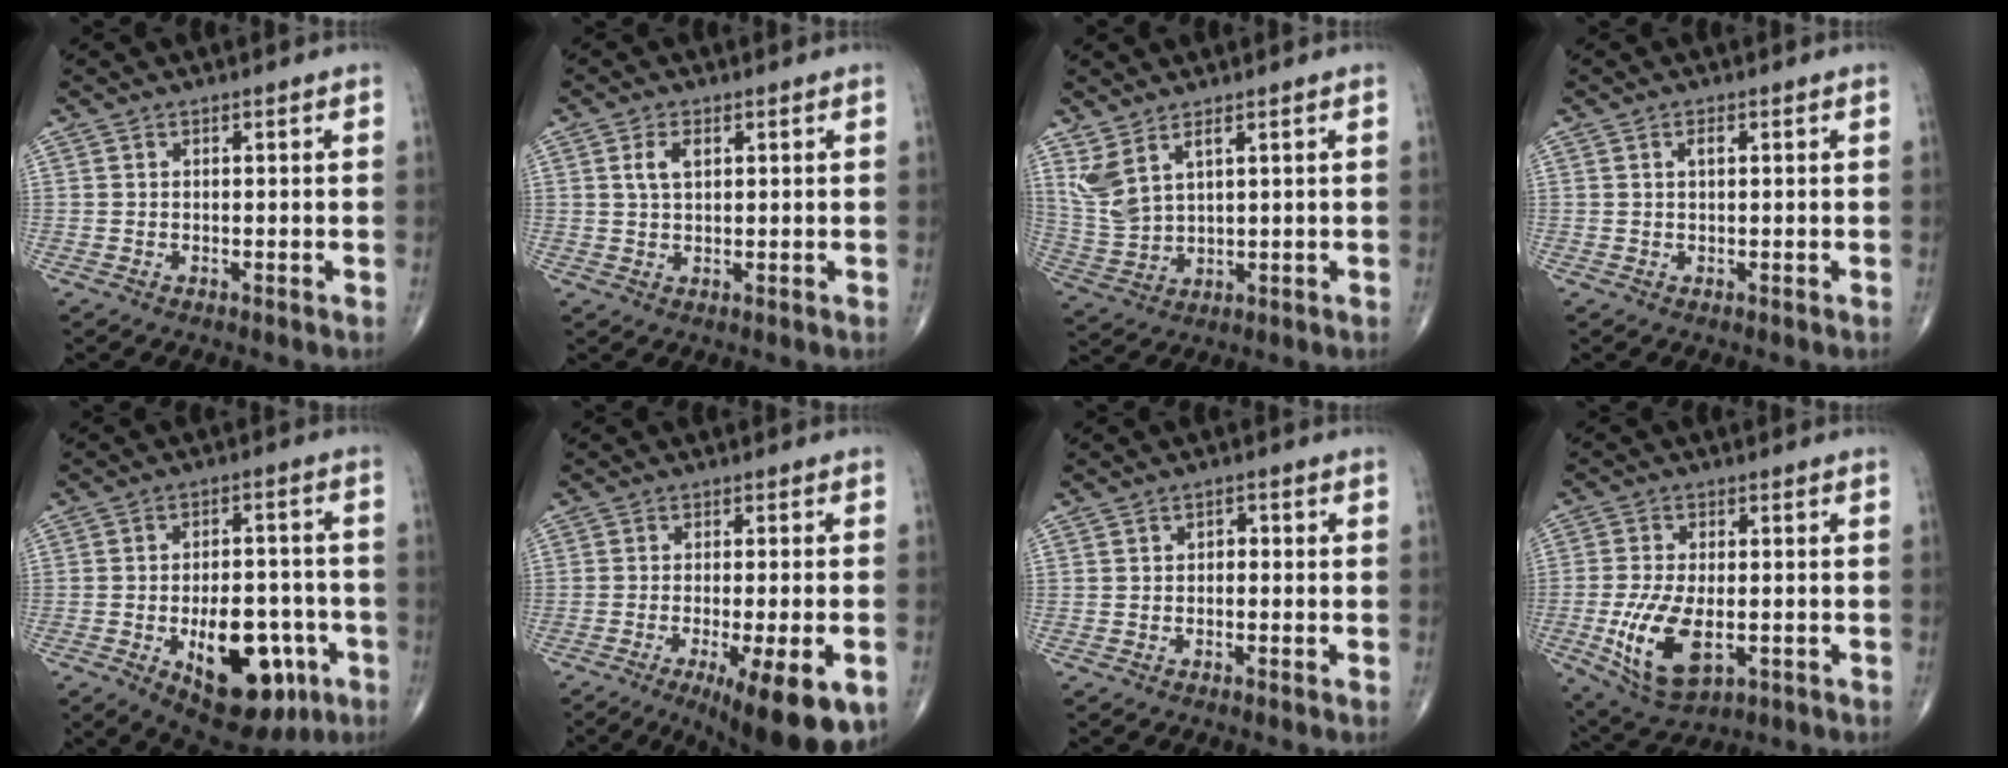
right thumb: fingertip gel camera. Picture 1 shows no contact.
{"total": 3.3, "force": [1.1, 1.8, 2.6], "torque": [-0.049, 0.003, 0.022]}
{"total": 6.8, "force": [3.8, 2.7, 5.0], "torque": [-0.111, -0.017, 0.092]}
{"total": 1.4, "force": [0.4, 0.6, 1.2], "torque": [-0.024, 0.003, 0.008]}
{"total": 17.9, "force": [-6.6, 9.3, 13.8], "torque": [-0.163, 0.028, -0.078]}
{"total": 14.8, "force": [-7.0, 3.7, 12.5], "torque": [-0.143, -0.005, -0.094]}
{"total": 1.6, "force": [-0.2, 1.2, 1.1], "torque": [-0.004, 0.006, -0.010]}
{"total": 12.5, "force": [-3.1, 6.3, 10.4], "torque": [-0.199, -0.008, -0.043]}